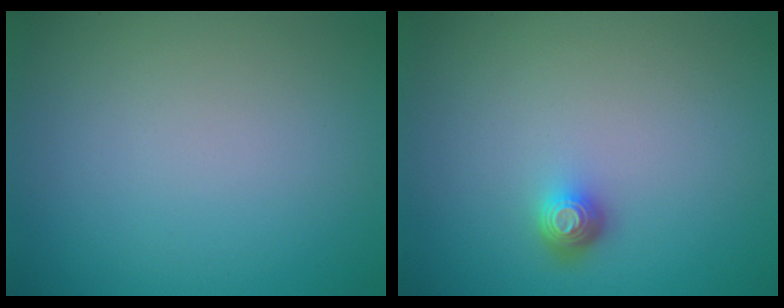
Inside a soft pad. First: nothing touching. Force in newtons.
{"total": 1.6, "press": 1.3, "slide": 1.0}